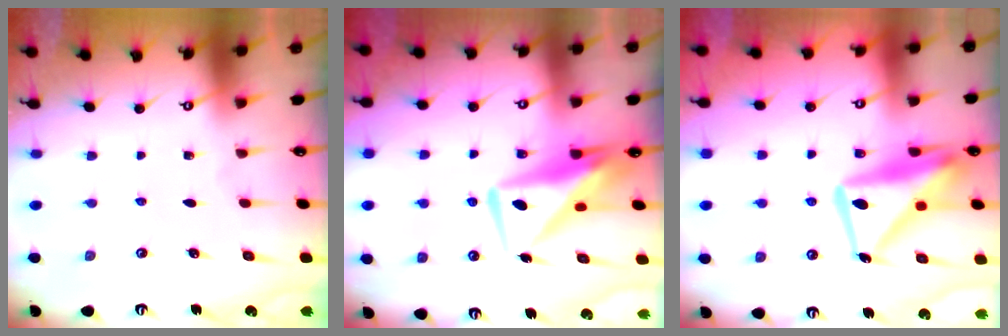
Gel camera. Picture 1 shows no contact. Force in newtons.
{"total": 9.8, "press": 9.7, "slide": 1.3}
{"total": 18.9, "press": 18.8, "slide": 2.0}